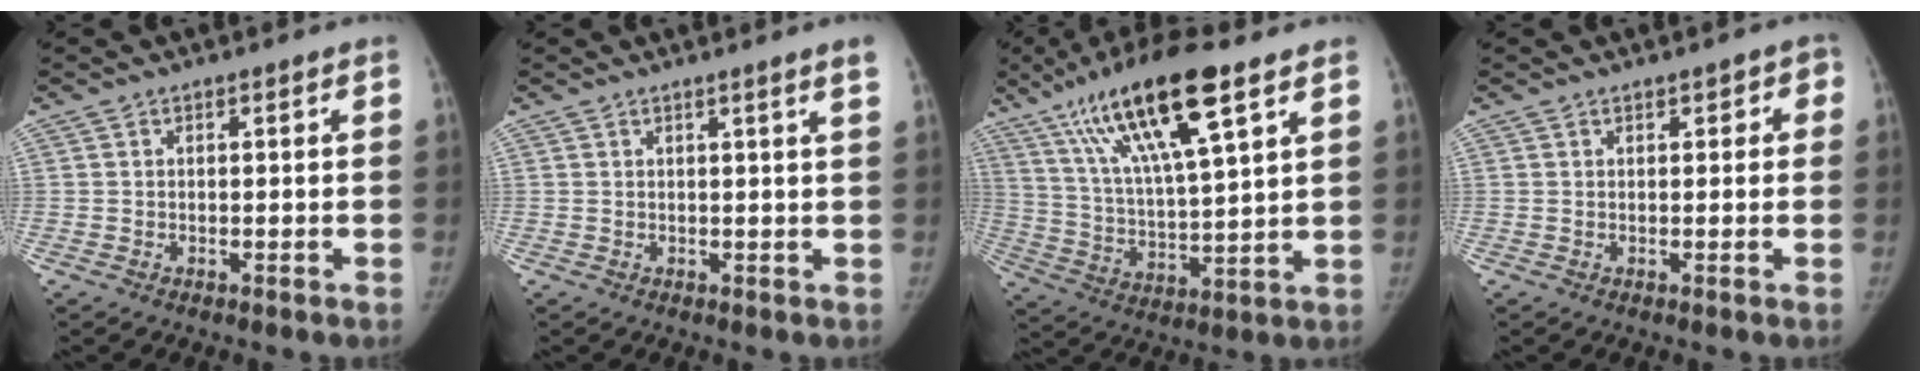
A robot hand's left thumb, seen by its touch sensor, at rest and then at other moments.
{"total": 2.3, "force": [1.4, -0.6, 1.7], "torque": [-0.023, -0.007, 0.020]}
{"total": 20.1, "force": [10.9, 4.6, 16.3], "torque": [-0.289, -0.027, 0.201]}
{"total": 2.2, "force": [0.7, 1.6, 1.3], "torque": [0.014, 0.003, 0.003]}